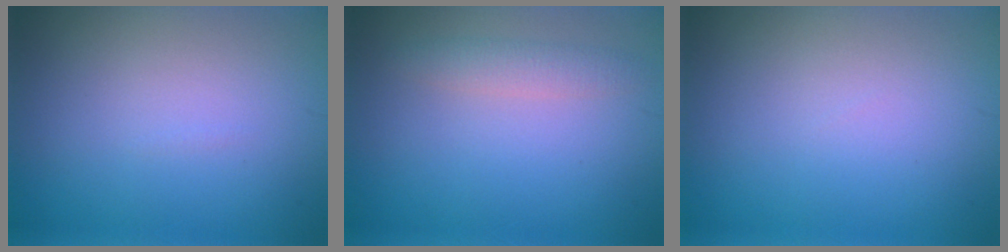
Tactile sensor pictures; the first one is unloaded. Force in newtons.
{"total": 1.8, "press": 1.8, "slide": 0.2}
{"total": 0.0}